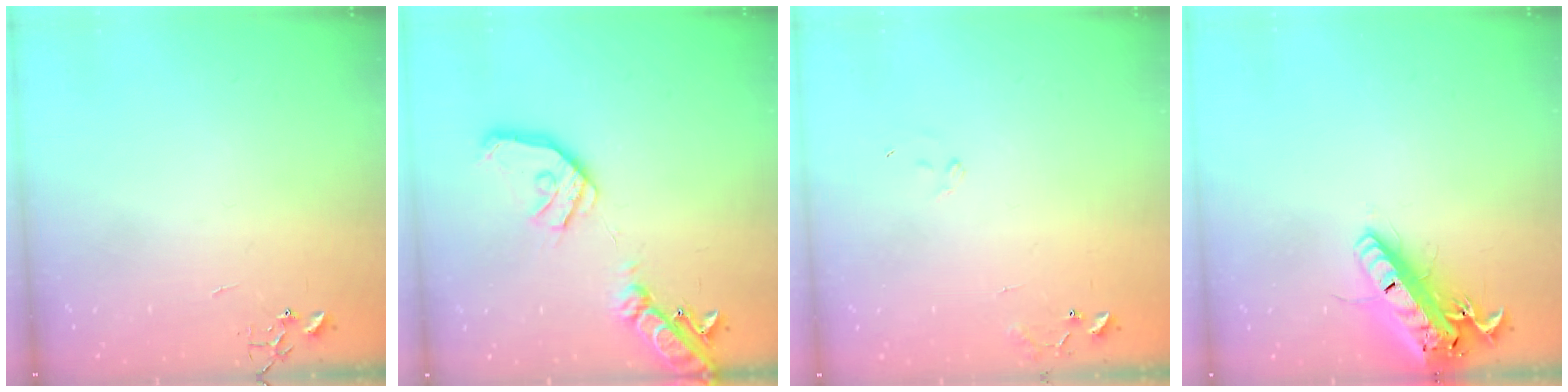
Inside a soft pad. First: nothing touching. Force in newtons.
{"total": 18.8, "press": 18.6, "slide": 3.0}
{"total": 7.6, "press": 7.6, "slide": 0.7}
{"total": 21.8, "press": 21.4, "slide": 4.2}